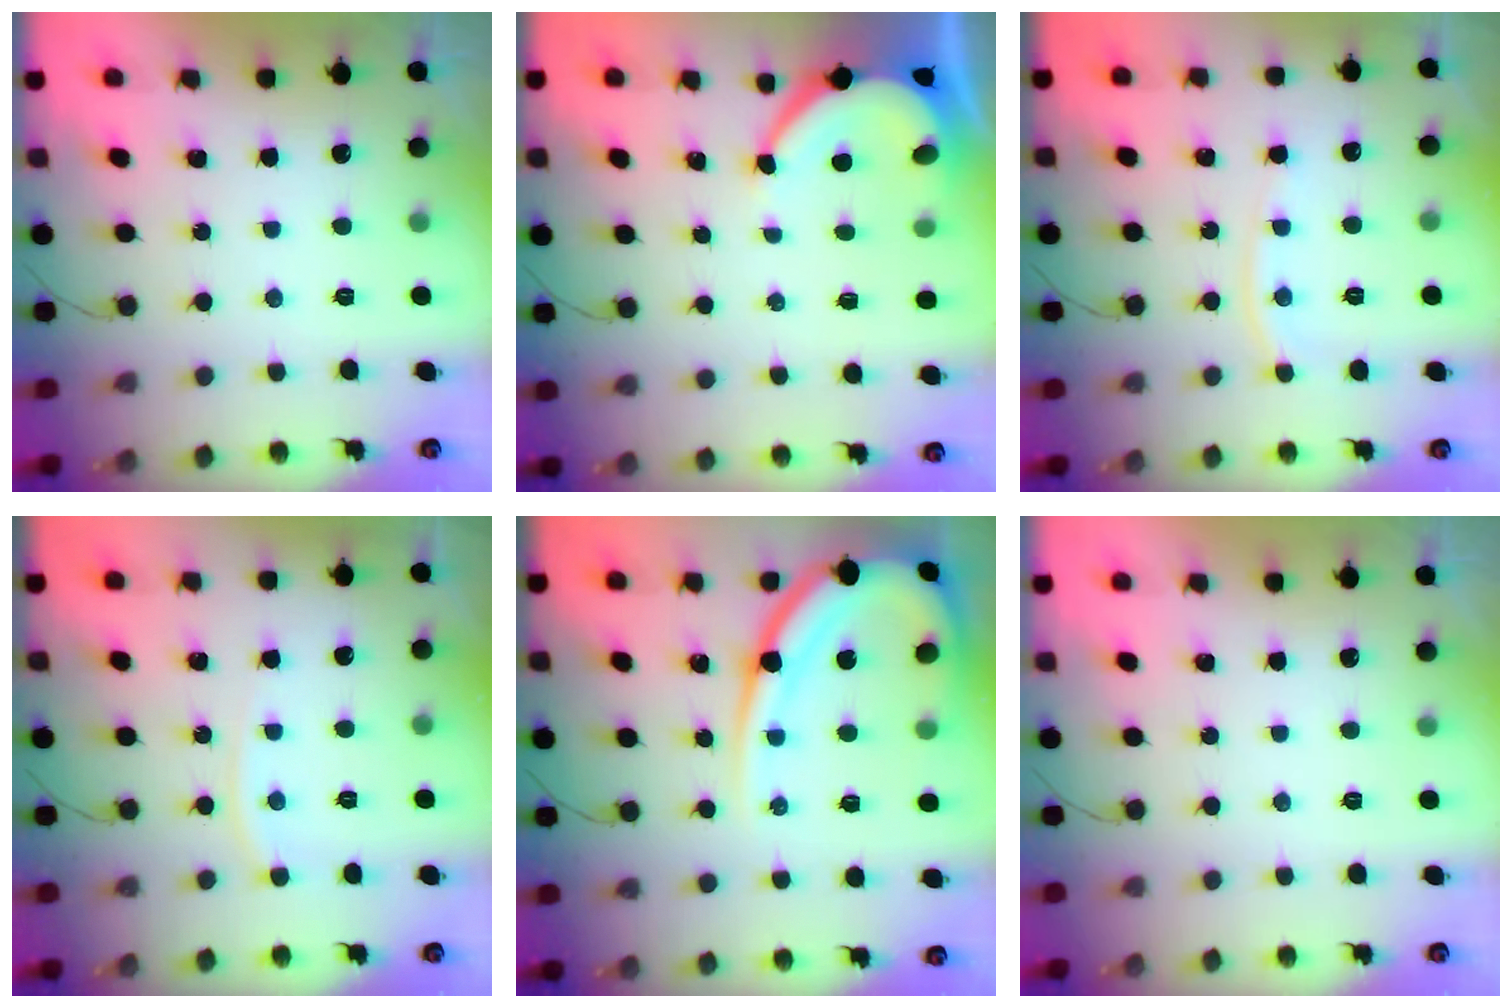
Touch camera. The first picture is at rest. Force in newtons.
{"total": 6.4, "press": 6.4, "slide": 0.5}
{"total": 6.8, "press": 6.7, "slide": 0.9}
{"total": 4.3, "press": 4.2, "slide": 0.6}
{"total": 17.4, "press": 17.4, "slide": 1.7}
{"total": 0.0}